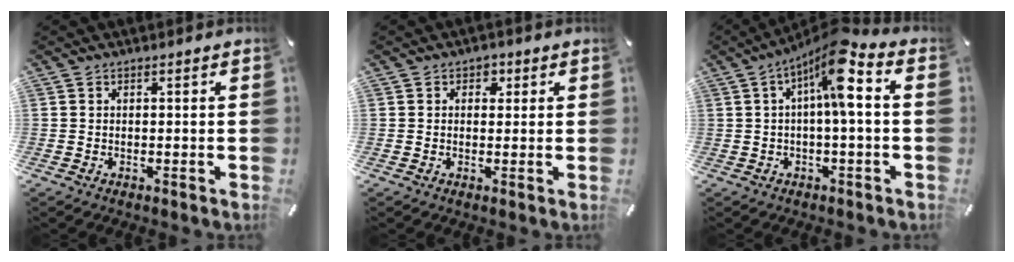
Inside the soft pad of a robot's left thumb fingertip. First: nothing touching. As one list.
[{"total": 2.3, "force": [0.7, 2.0, 0.9], "torque": [0.004, -0.004, 0.004]}, {"total": 11.9, "force": [2.5, 3.2, 11.2], "torque": [-0.188, -0.013, 0.037]}]